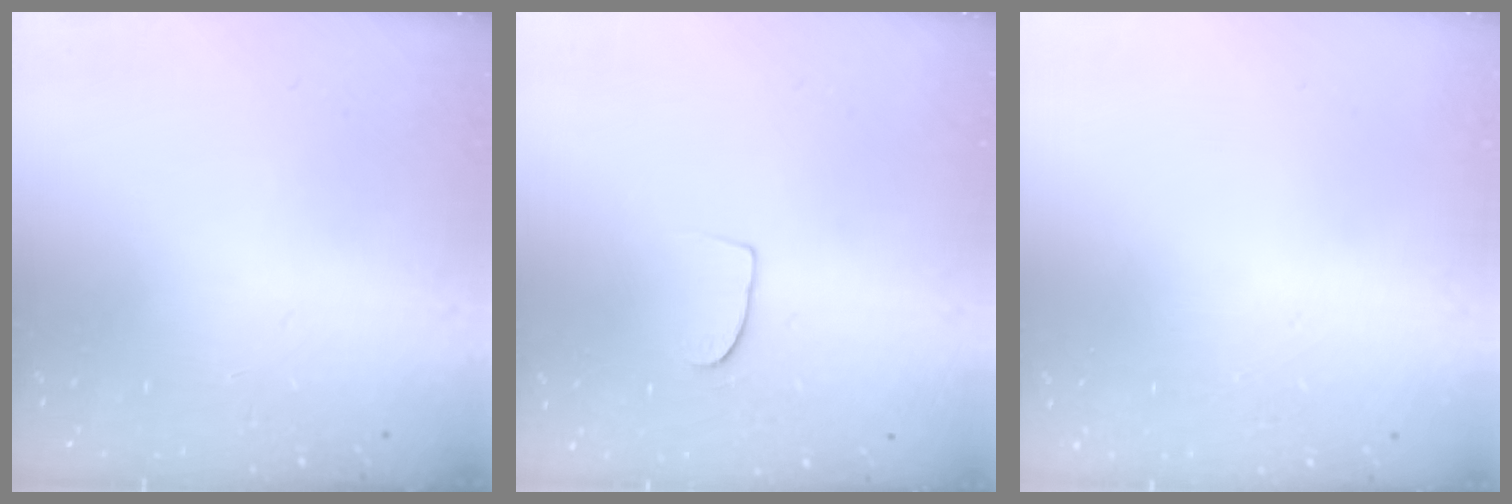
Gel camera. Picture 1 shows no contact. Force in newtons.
{"total": 6.8, "press": 6.8, "slide": 0.6}
{"total": 0.0}